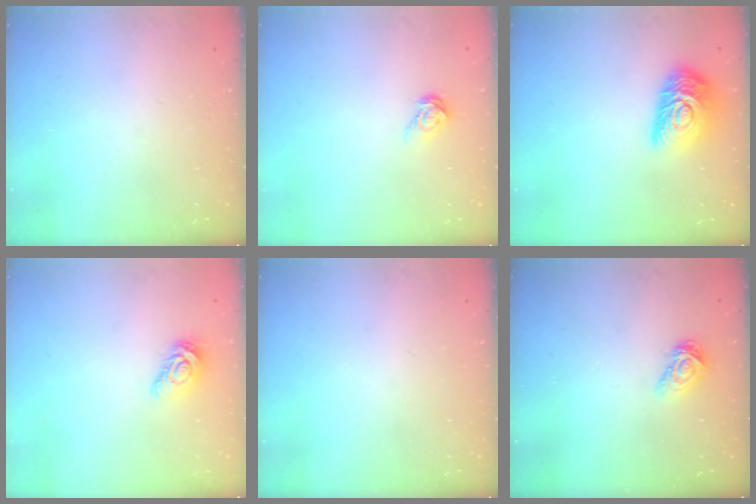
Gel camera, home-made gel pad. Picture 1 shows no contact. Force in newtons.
{"total": 7.0, "press": 7.0, "slide": 0.4}
{"total": 14.6, "press": 14.6, "slide": 0.8}
{"total": 7.9, "press": 7.9, "slide": 0.3}
{"total": 0.0}
{"total": 6.1, "press": 6.1, "slide": 0.3}